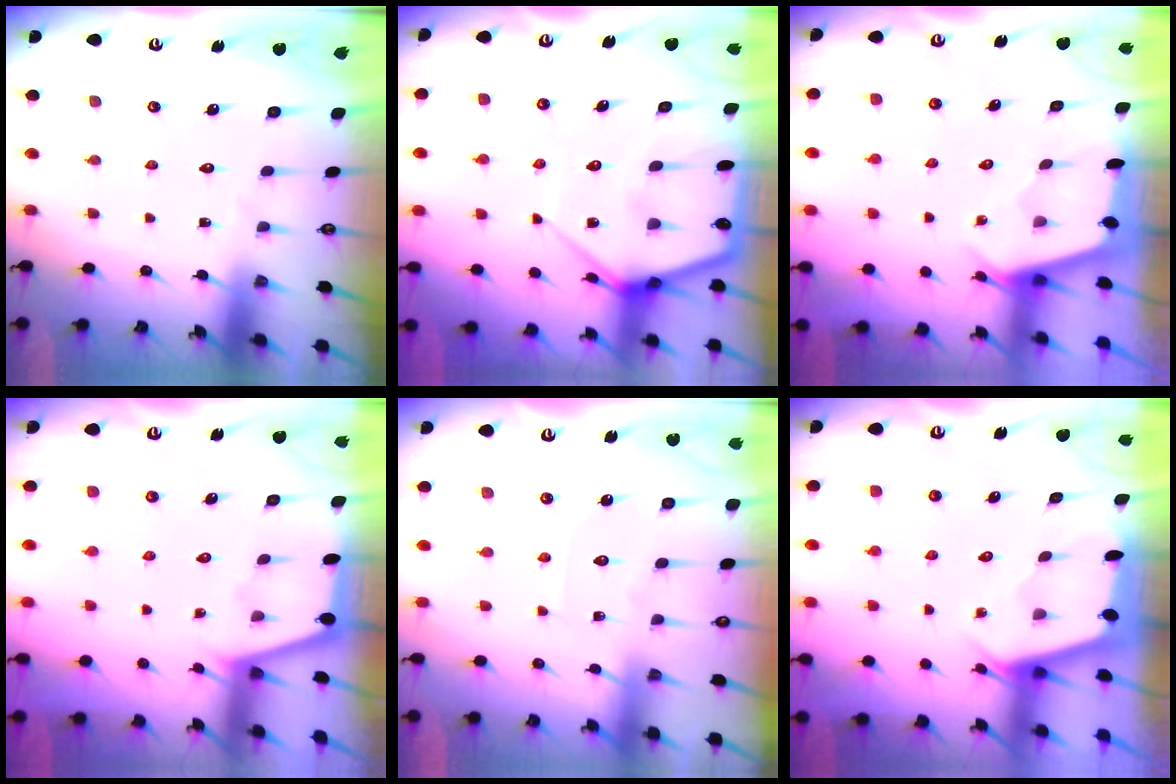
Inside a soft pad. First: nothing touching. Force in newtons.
{"total": 10.0, "press": 10.0, "slide": 0.6}
{"total": 2.4, "press": 2.4, "slide": 0.3}
{"total": 1.1, "press": 1.1, "slide": 0.1}
{"total": 5.1, "press": 5.0, "slide": 0.6}
{"total": 2.0, "press": 2.0, "slide": 0.3}